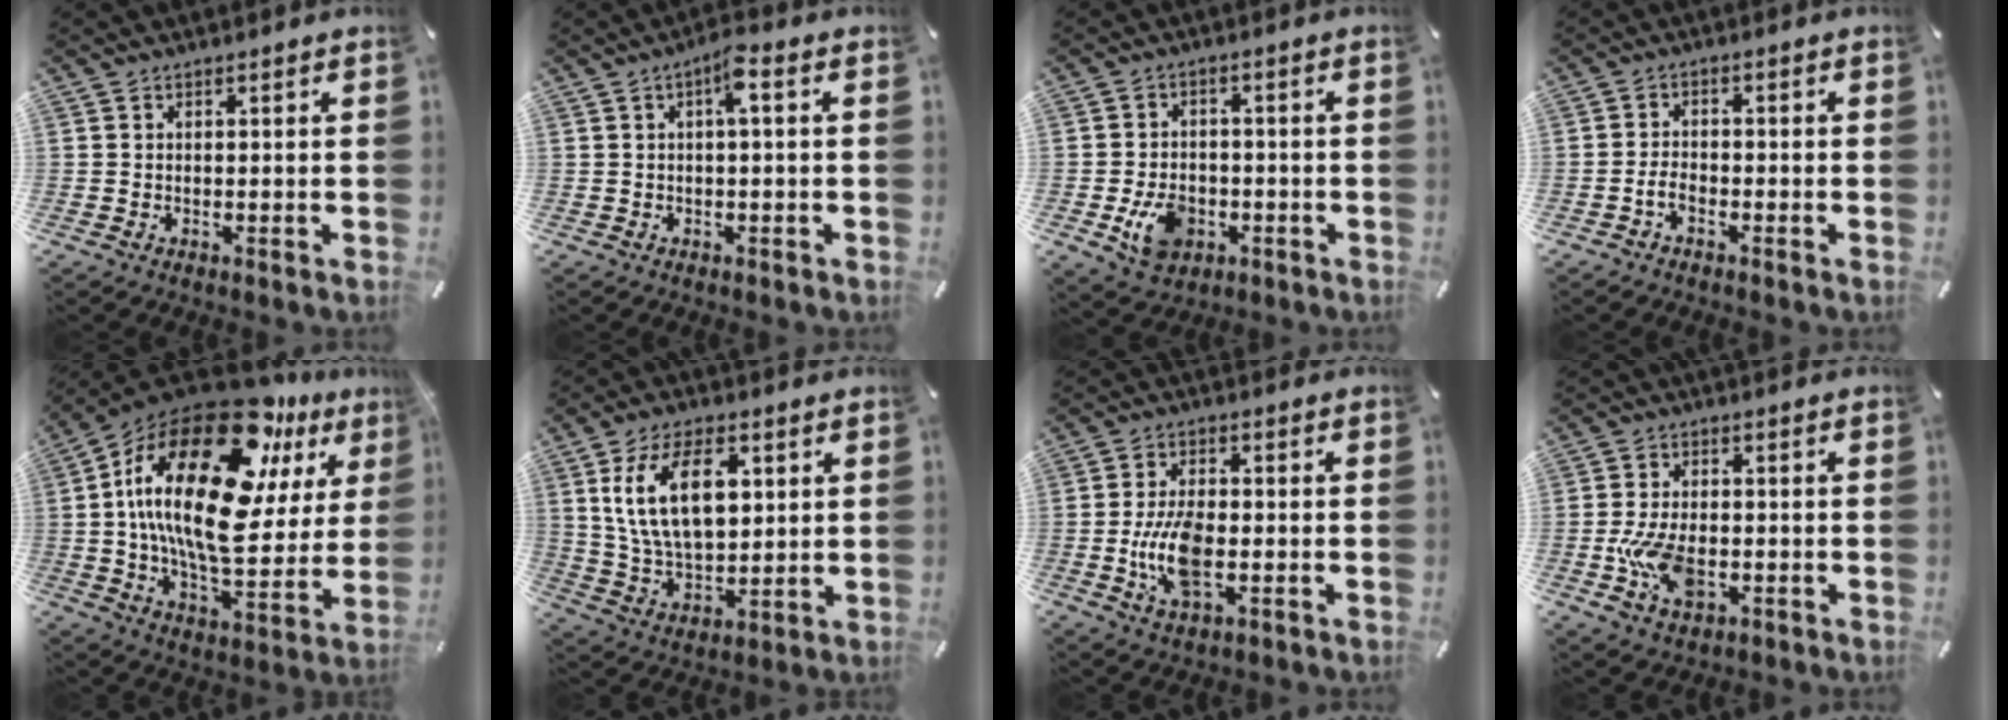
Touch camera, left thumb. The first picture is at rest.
{"total": 4.4, "force": [0.7, 0.9, 4.3], "torque": [-0.078, 0.006, 0.007]}
{"total": 8.4, "force": [-2.6, 6.3, 4.8], "torque": [-0.091, 0.006, -0.048]}
{"total": 3.0, "force": [-1.7, 1.5, 1.9], "torque": [-0.042, 0.007, -0.033]}
{"total": 31.0, "force": [11.4, 14.6, 24.9], "torque": [-0.476, -0.069, 0.184]}
{"total": 15.7, "force": [5.0, 9.3, 11.7], "torque": [-0.243, 0.005, 0.084]}
{"total": 10.2, "force": [-1.8, 5.2, 8.6], "torque": [-0.189, -0.004, -0.032]}
{"total": 10.0, "force": [-2.2, 6.1, 7.7], "torque": [-0.167, 0.003, -0.037]}